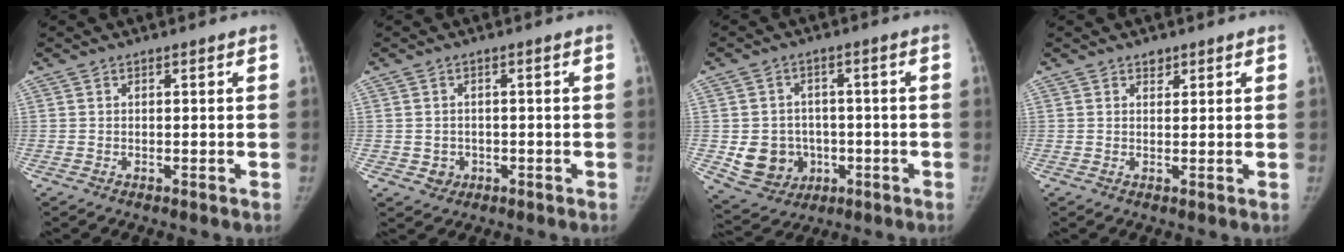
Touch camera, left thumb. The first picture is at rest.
{"total": 2.8, "force": [-0.8, 2.6, 0.7], "torque": [0.003, 0.004, -0.006]}
{"total": 9.9, "force": [-1.8, 8.9, 3.9], "torque": [-0.037, 0.007, -0.013]}
{"total": 1.6, "force": [1.0, 1.1, 0.4], "torque": [0.007, -0.007, 0.013]}